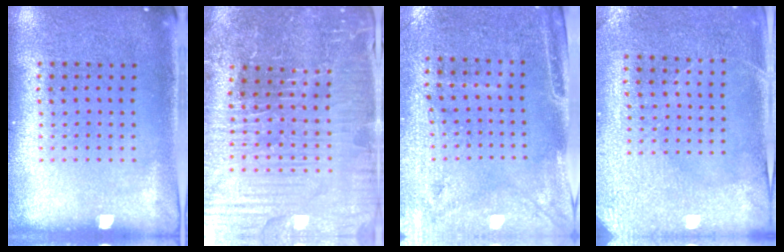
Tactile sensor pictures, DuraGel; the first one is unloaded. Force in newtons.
{"total": 4.4, "press": 4.4, "slide": 0.7}
{"total": 3.0, "press": 2.6, "slide": 1.5}
{"total": 2.9, "press": 2.7, "slide": 1.0}